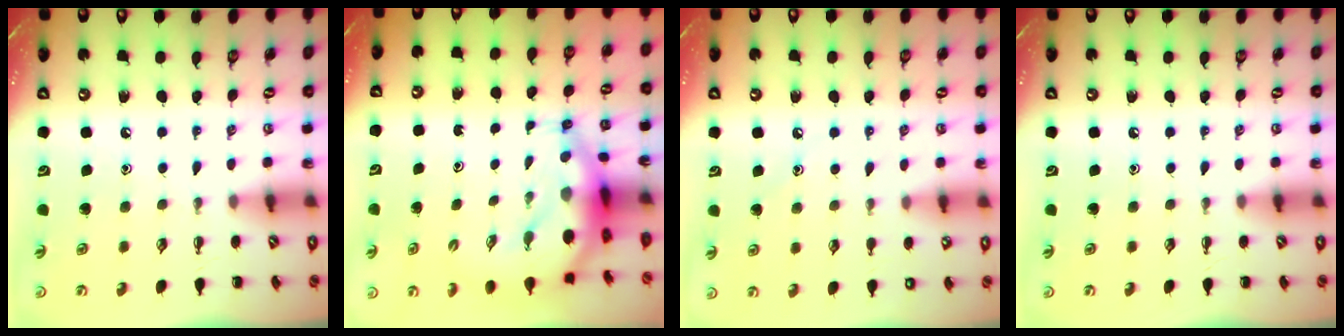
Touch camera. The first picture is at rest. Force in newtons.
{"total": 8.4, "press": 8.0, "slide": 2.7}
{"total": 6.8, "press": 6.6, "slide": 1.9}
{"total": 0.0}